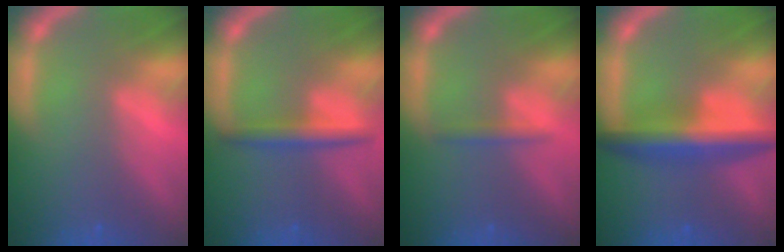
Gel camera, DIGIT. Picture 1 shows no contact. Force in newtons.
{"total": 3.0}
{"total": 1.4}
{"total": 6.5}